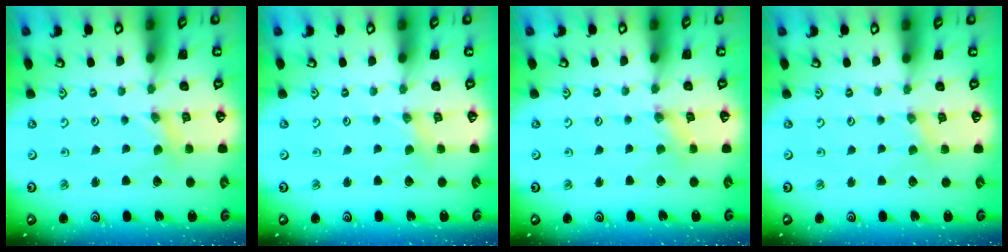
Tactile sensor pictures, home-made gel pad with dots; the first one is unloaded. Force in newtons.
{"total": 0.7, "press": 0.7, "slide": 0.1}
{"total": 1.4, "press": 1.4, "slide": 0.2}
{"total": 0.6, "press": 0.6, "slide": 0.1}